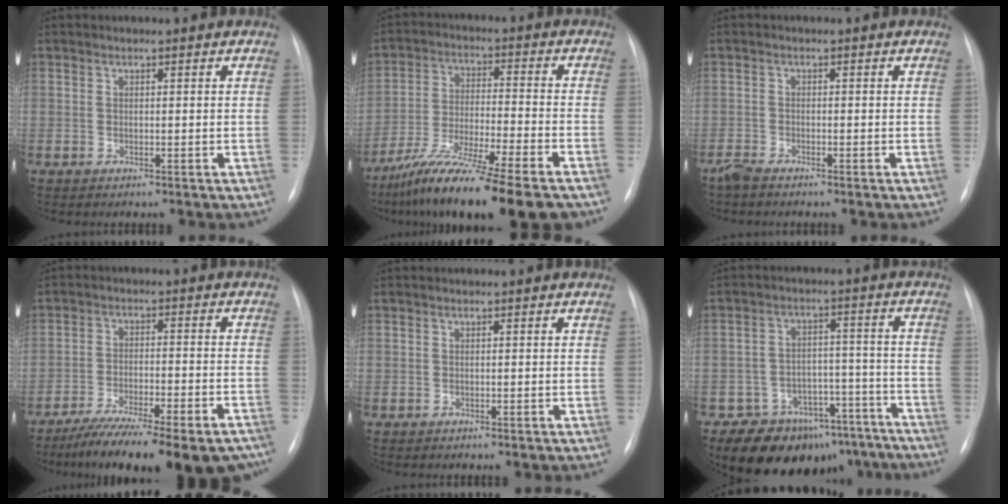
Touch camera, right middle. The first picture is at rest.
{"total": 18.2, "force": [-13.9, 0.6, 11.8], "torque": [-0.194, -0.037, -0.234]}
{"total": 1.8, "force": [-1.7, 0.2, 0.7], "torque": [-0.023, -0.005, -0.033]}
{"total": 21.5, "force": [-17.8, 3.5, 11.5], "torque": [-0.130, -0.018, -0.252]}
{"total": 0.0}
{"total": 15.6, "force": [-12.5, 8.3, 4.3], "torque": [-0.043, 0.047, -0.165]}